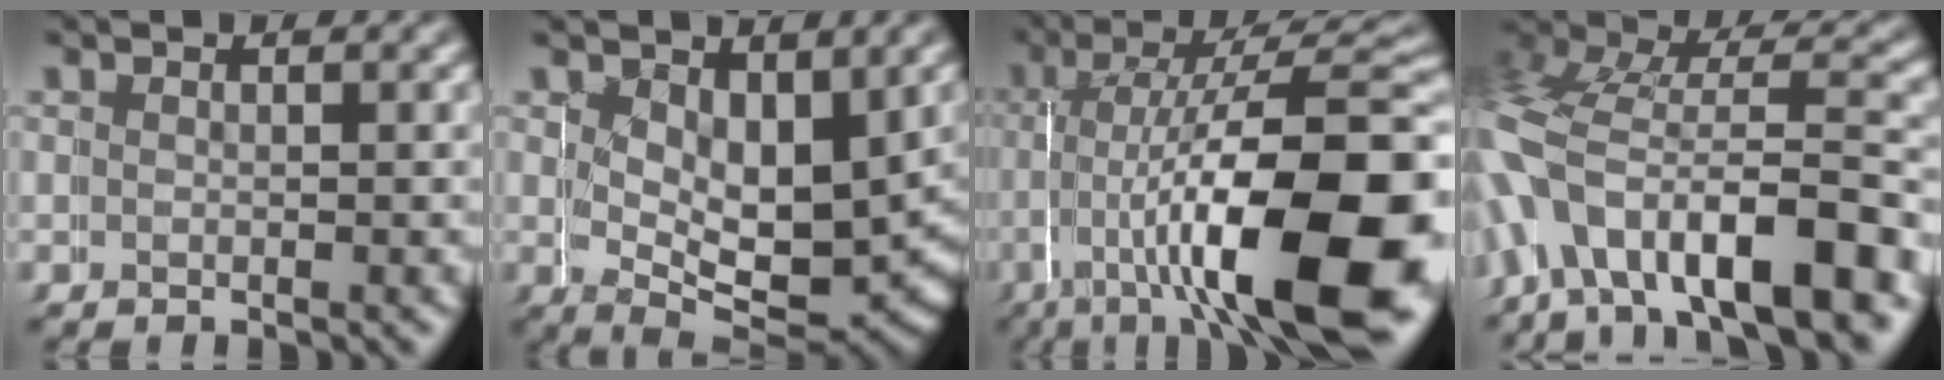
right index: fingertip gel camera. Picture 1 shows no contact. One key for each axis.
{"total": 6.3, "fx": 0.7, "fy": 3.8, "fz": 5.0, "tx": -0.074, "ty": -0.040, "tz": 0.021}
{"total": 15.9, "fx": -2.2, "fy": 6.0, "fz": 14.6, "tx": -0.208, "ty": -0.008, "tz": -0.027}
{"total": 7.0, "fx": -2.2, "fy": 4.3, "fz": 5.0, "tx": -0.127, "ty": -0.017, "tz": -0.037}